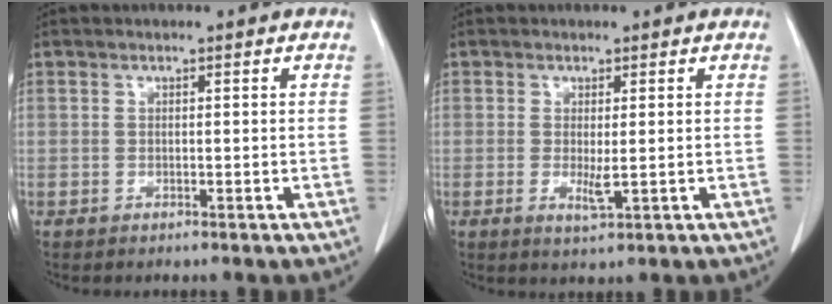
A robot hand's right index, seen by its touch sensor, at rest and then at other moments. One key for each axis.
{"total": 2.4, "fx": -0.1, "fy": 0.4, "fz": 2.4, "tx": -0.041, "ty": -0.006, "tz": 0.005}